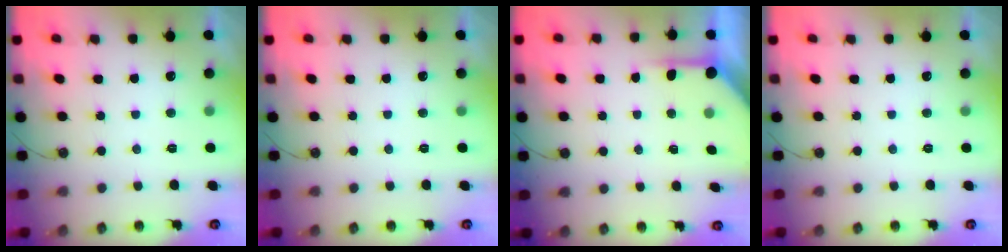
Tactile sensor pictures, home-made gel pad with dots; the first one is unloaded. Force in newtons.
{"total": 0.0}
{"total": 5.1, "press": 5.1, "slide": 0.4}
{"total": 0.0}